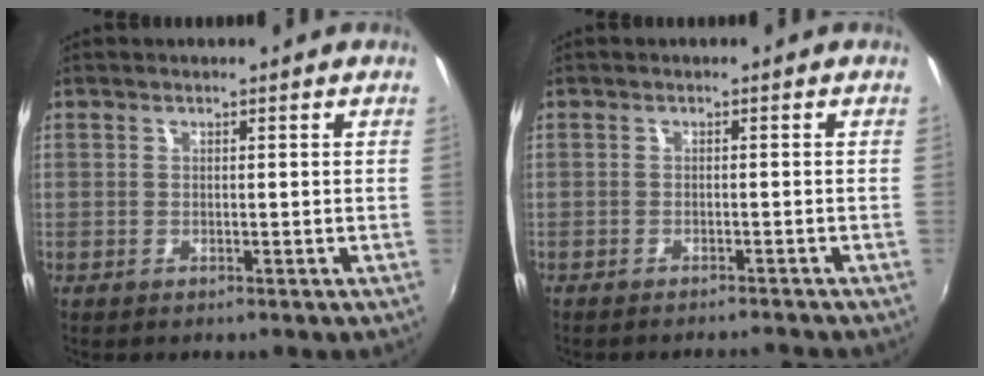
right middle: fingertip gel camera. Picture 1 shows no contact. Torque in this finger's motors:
{"motor_torque": [0.12, -0.23, 0.09, 0.07]}